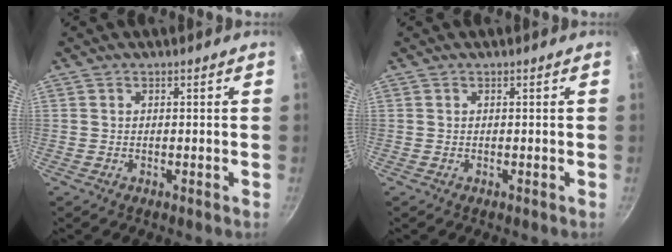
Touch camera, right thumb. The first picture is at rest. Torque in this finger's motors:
{"motor_torque": [0.00, 0.00, 0.00, 0.00, 0.00]}